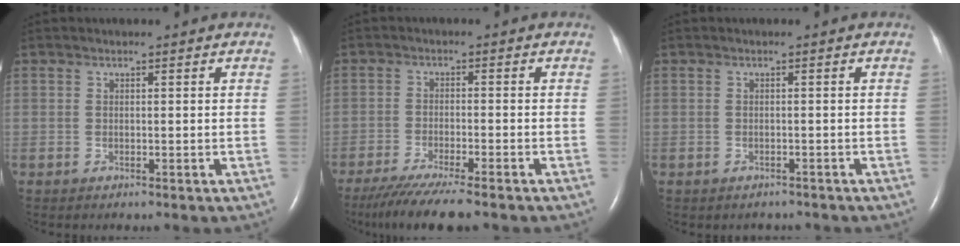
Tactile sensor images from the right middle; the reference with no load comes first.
{"total": 9.4, "force": [-7.7, 0.3, 5.4], "torque": [-0.089, -0.026, -0.125]}
{"total": 1.8, "force": [-1.5, 0.9, 0.1], "torque": [-0.007, 0.001, -0.019]}